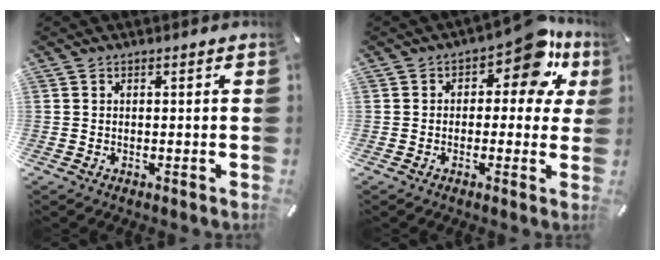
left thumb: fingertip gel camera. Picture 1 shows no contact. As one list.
[{"total": 11.6, "force": [5.5, 5.7, 8.5], "torque": [-0.109, -0.031, 0.090]}]